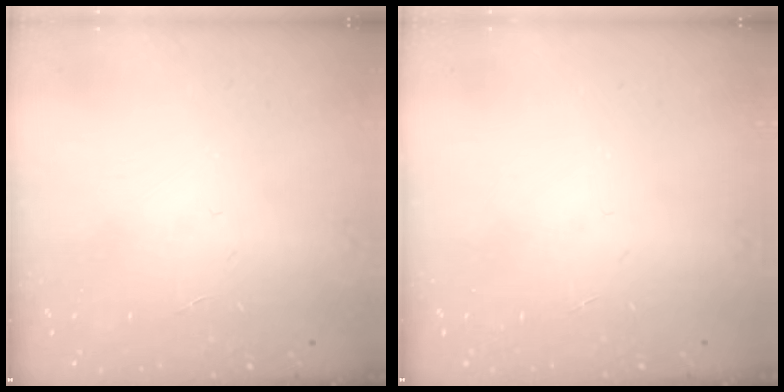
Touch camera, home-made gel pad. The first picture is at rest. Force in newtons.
{"total": 0.0}